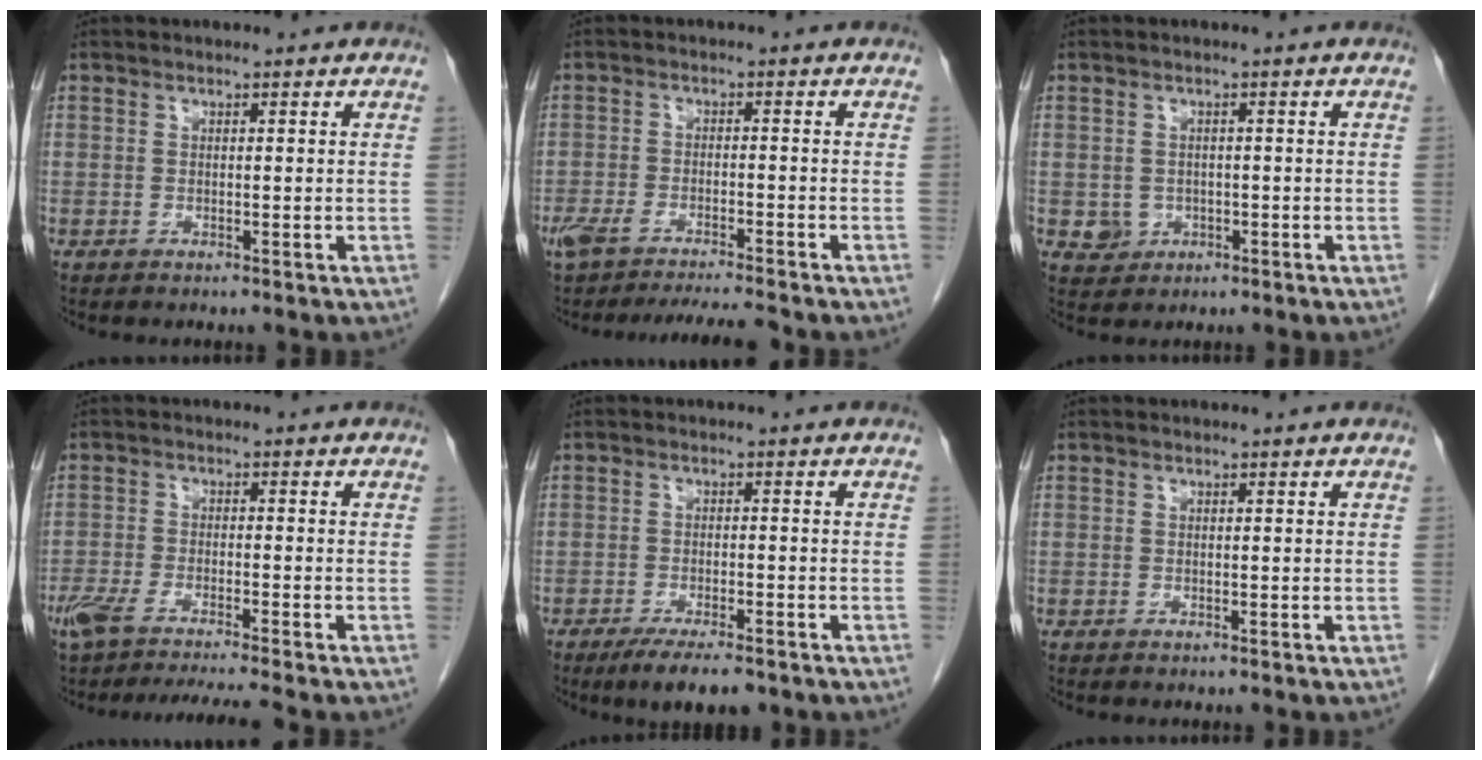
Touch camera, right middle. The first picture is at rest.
{"total": 9.0, "force": [-8.0, 0.4, 4.0], "torque": [-0.066, -0.006, -0.126]}
{"total": 2.7, "force": [-0.6, 2.5, 0.7], "torque": [-0.007, 0.004, -0.001]}
{"total": 10.2, "force": [-8.8, -0.3, 5.3], "torque": [-0.079, -0.016, -0.140]}
{"total": 6.4, "force": [-4.7, 1.3, 4.2], "torque": [-0.061, -0.012, -0.072]}
{"total": 0.0}